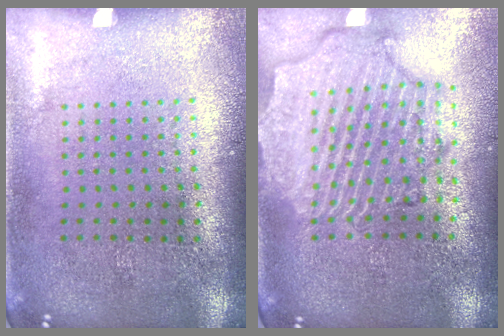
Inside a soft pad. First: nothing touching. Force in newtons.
{"total": 2.8, "press": 2.5, "slide": 1.3}